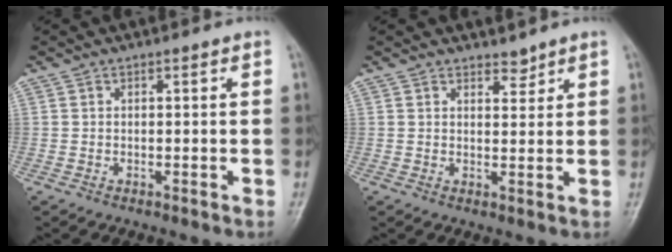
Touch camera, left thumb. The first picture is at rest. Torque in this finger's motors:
{"motor_torque": [-0.28, -0.03, -0.07, -0.06, 0.06]}